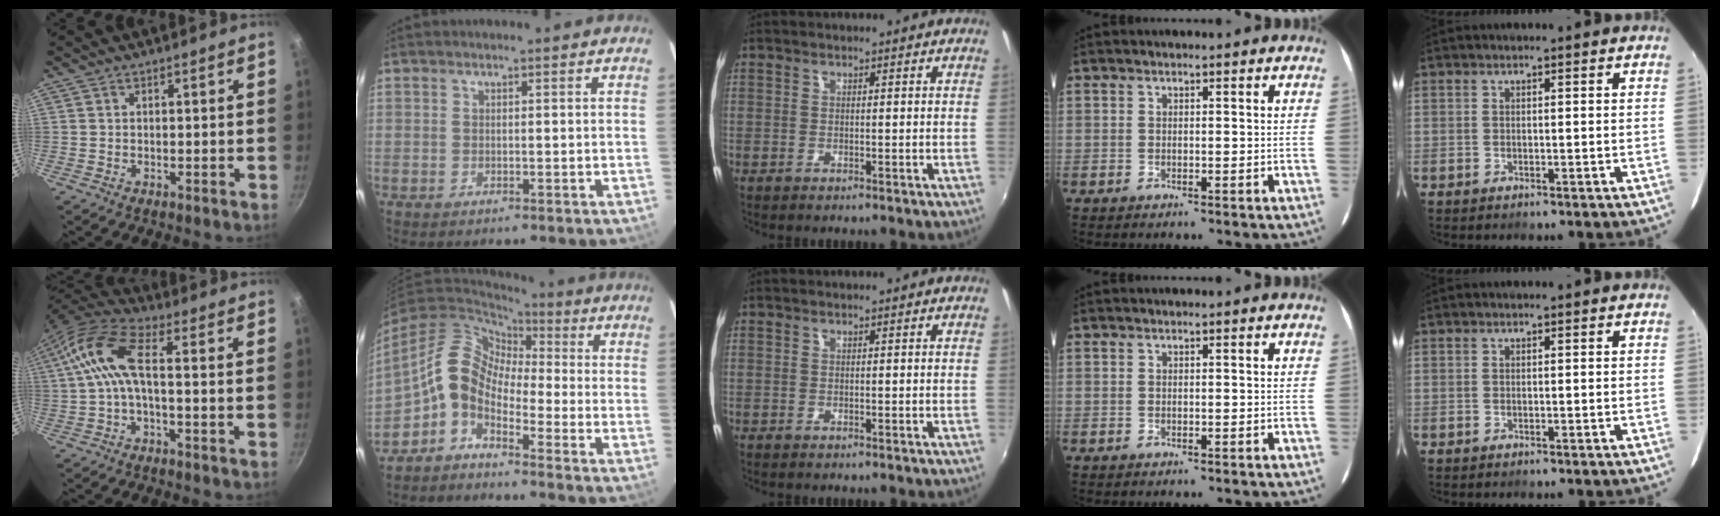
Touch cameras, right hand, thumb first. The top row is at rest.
{"thumb": {"total": 10.3, "force": [-0.5, 3.8, 9.6], "torque": [-0.217, 0.028, -0.025]}, "index": {"total": 8.5, "force": [-2.8, 5.7, 5.6], "torque": [-0.107, 0.020, -0.075]}}